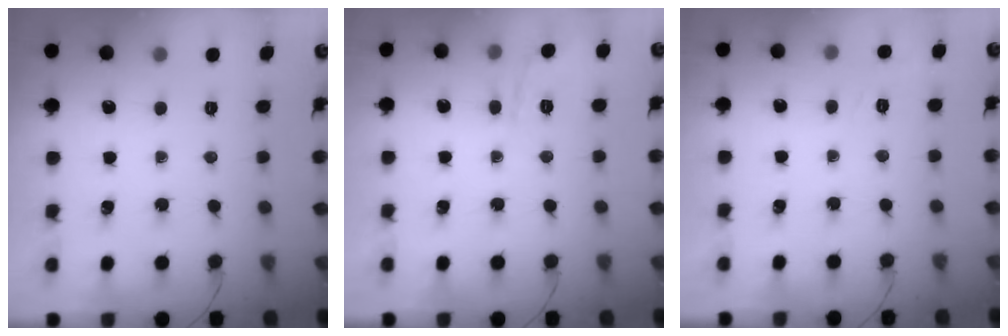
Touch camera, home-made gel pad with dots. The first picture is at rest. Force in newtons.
{"total": 2.4, "press": 2.0, "slide": 1.3}
{"total": 2.0, "press": 0.9, "slide": 1.8}